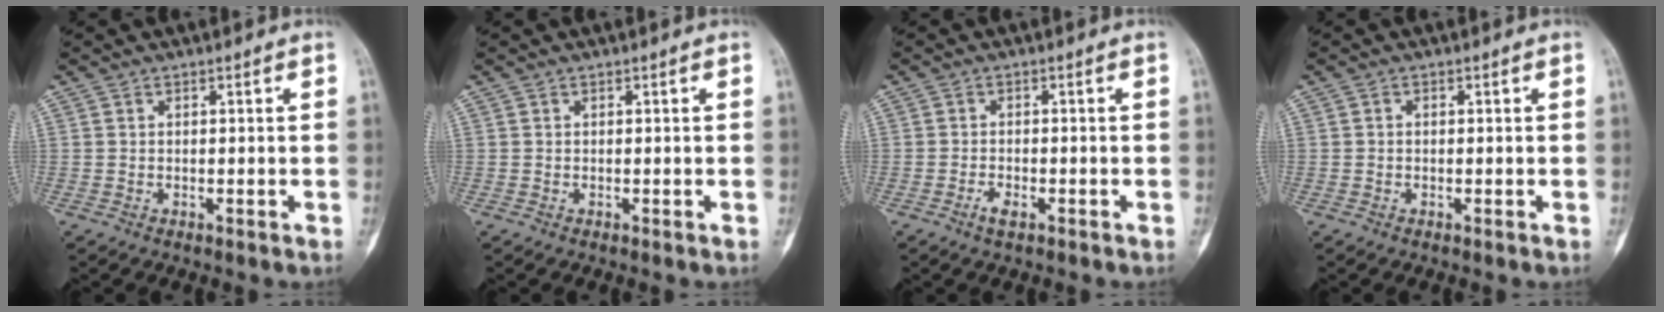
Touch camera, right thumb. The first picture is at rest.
{"total": 0.0}
{"total": 2.1, "force": [-1.3, 0.7, 1.5], "torque": [-0.028, 0.003, -0.027]}
{"total": 0.0}